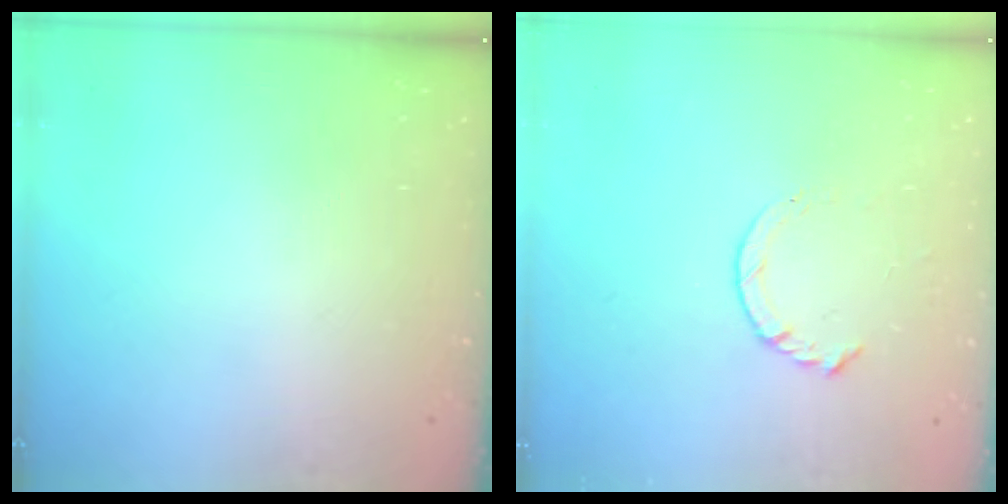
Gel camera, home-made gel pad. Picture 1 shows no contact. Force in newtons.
{"total": 4.7, "press": 4.7, "slide": 0.6}